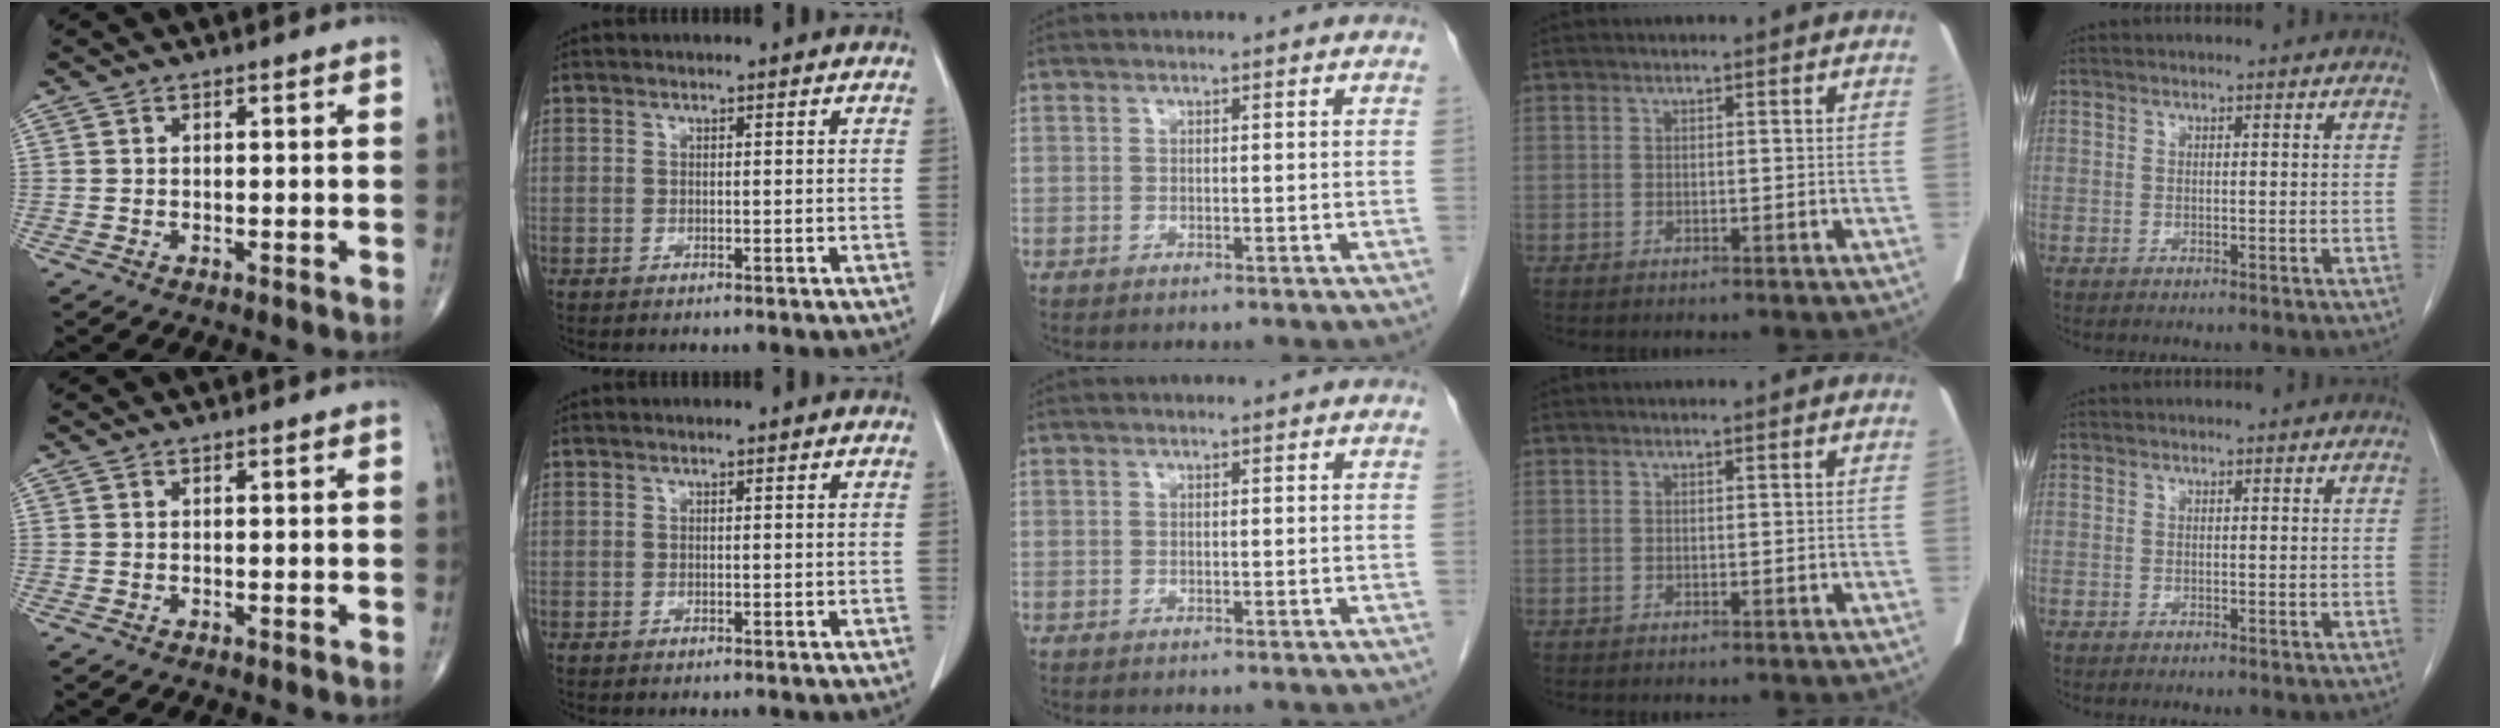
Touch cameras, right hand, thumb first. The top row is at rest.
{}